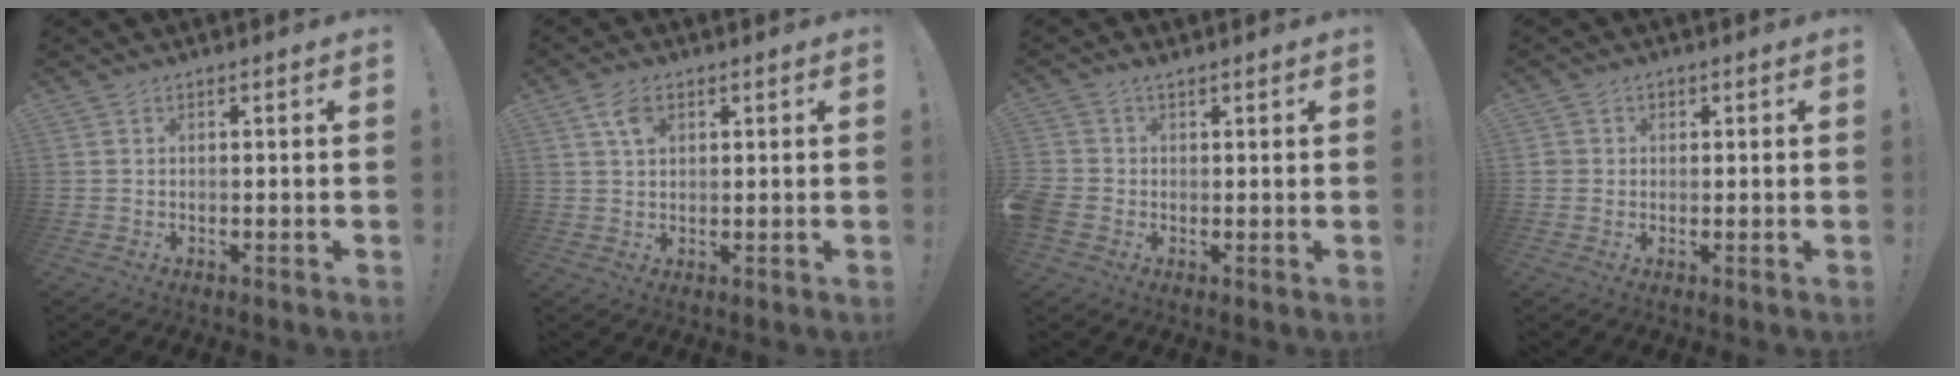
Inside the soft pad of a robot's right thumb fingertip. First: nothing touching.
{"total": 4.4, "force": [2.1, 2.7, 2.8], "torque": [-0.047, -0.003, 0.038]}
{"total": 4.2, "force": [0.6, 3.6, 2.1], "torque": [-0.046, -0.001, 0.013]}
{"total": 2.1, "force": [0.4, 2.0, 0.3], "torque": [0.000, 0.001, 0.006]}